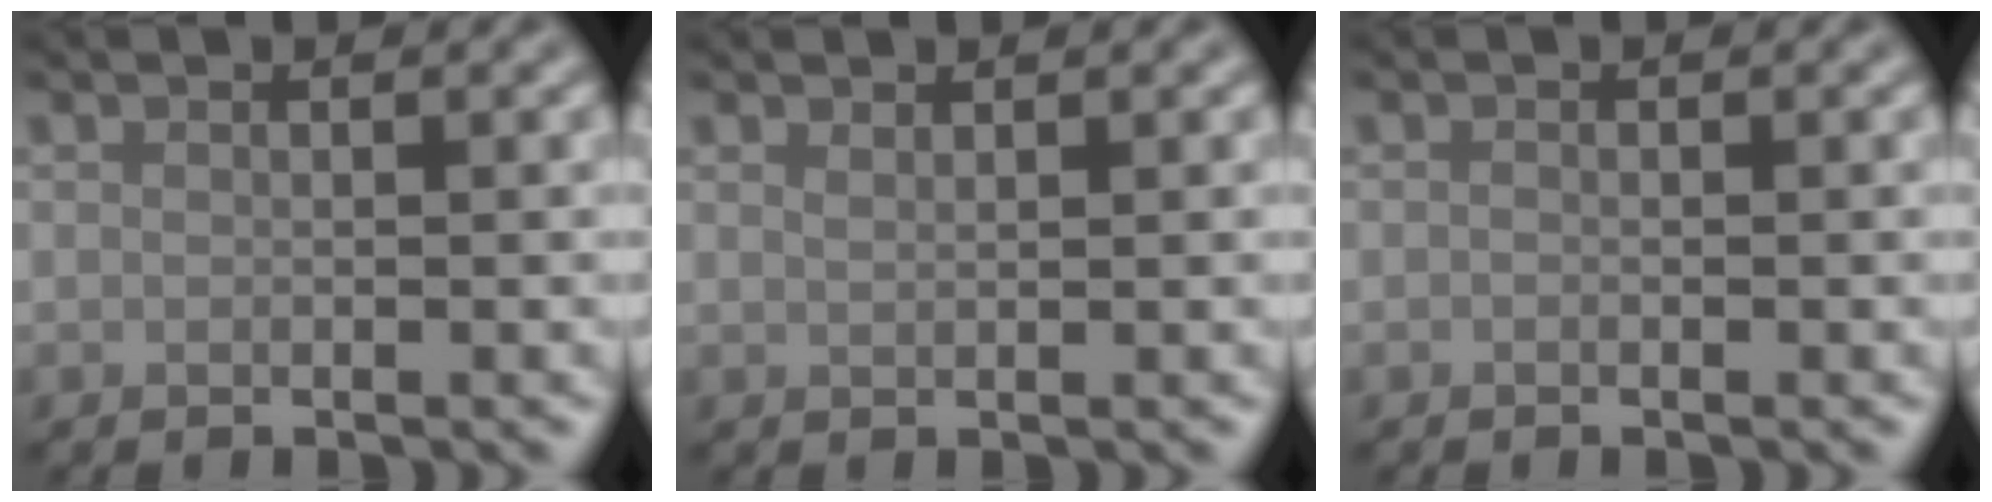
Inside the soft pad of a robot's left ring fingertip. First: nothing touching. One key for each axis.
{"total": 0.7, "fx": 0.6, "fy": 0.2, "fz": 0.3, "tx": -0.003, "ty": 0.001, "tz": 0.011}
{"total": 0.0}